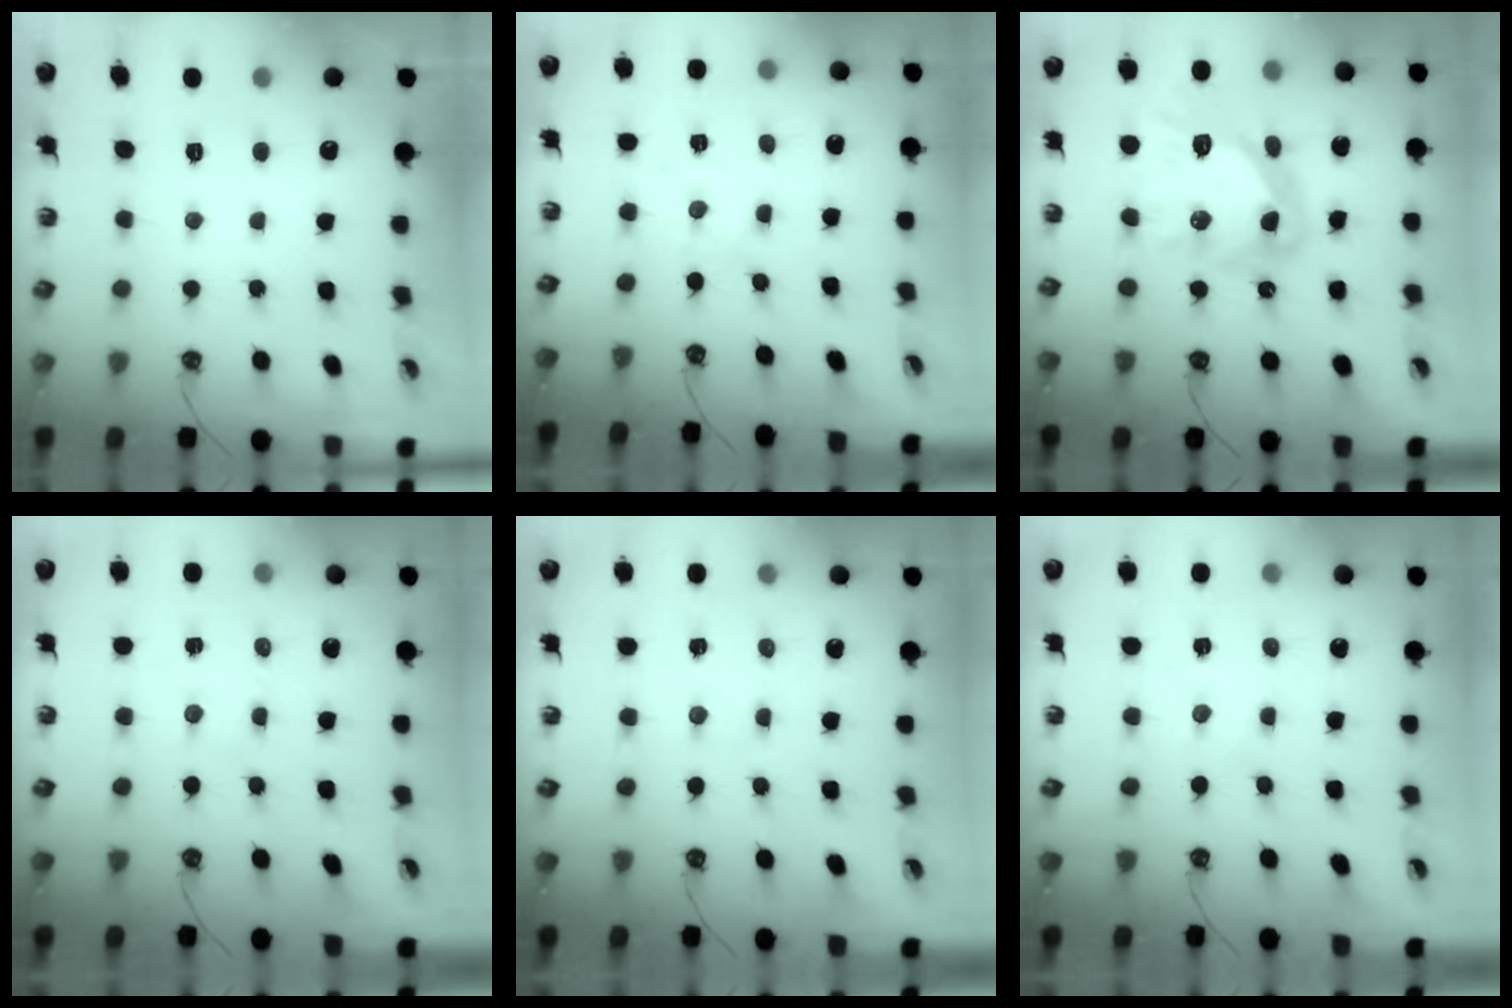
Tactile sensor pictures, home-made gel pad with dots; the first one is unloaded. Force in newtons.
{"total": 1.7, "press": 1.6, "slide": 0.2}
{"total": 18.7, "press": 18.6, "slide": 1.6}
{"total": 1.4, "press": 1.4, "slide": 0.2}
{"total": 2.4, "press": 2.4, "slide": 0.5}
{"total": 0.0}